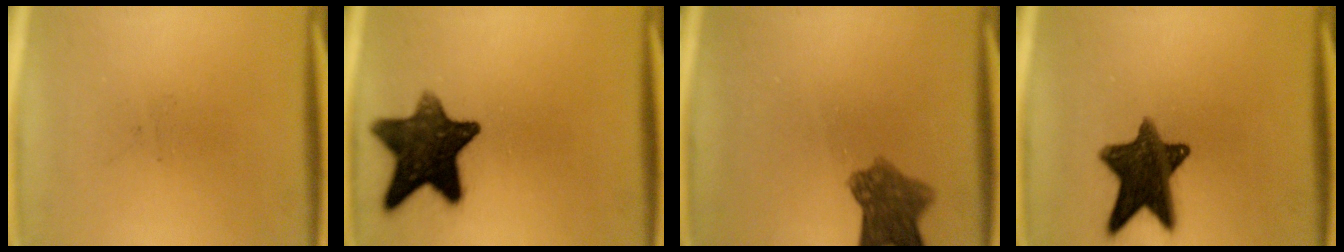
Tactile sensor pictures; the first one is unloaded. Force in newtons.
{"total": 13.5}
{"total": 7.2}
{"total": 12.7}